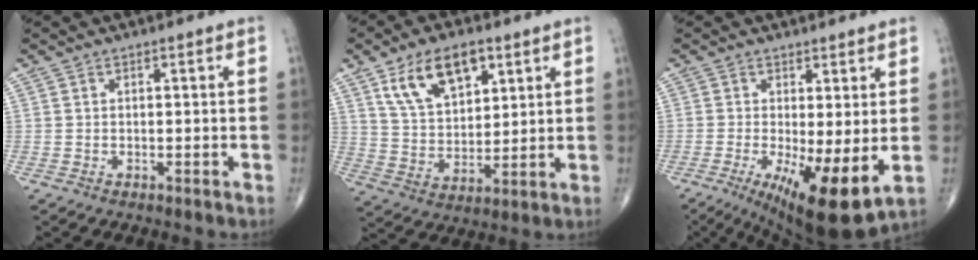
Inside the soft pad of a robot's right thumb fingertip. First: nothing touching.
{"total": 13.3, "force": [6.9, 7.2, 8.8], "torque": [-0.130, -0.024, 0.133]}
{"total": 12.4, "force": [-2.3, 3.5, 11.7], "torque": [-0.190, -0.025, -0.024]}